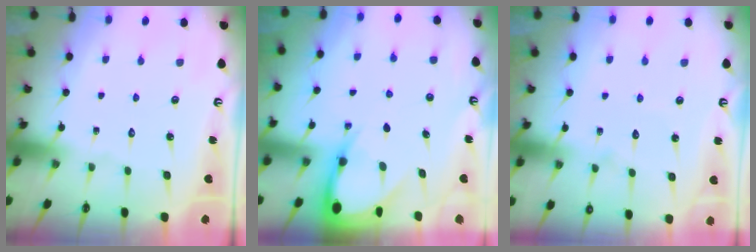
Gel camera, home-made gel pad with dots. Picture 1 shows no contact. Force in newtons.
{"total": 6.4, "press": 6.4, "slide": 0.6}
{"total": 6.3, "press": 6.3, "slide": 0.6}